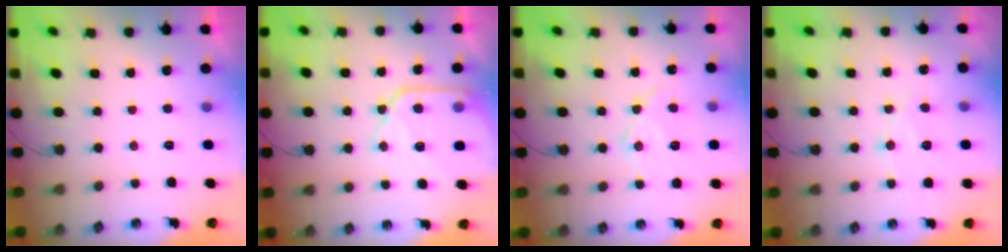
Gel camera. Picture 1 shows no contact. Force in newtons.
{"total": 13.9, "press": 13.8, "slide": 1.4}
{"total": 13.1, "press": 13.1, "slide": 1.1}
{"total": 11.4, "press": 11.4, "slide": 1.0}